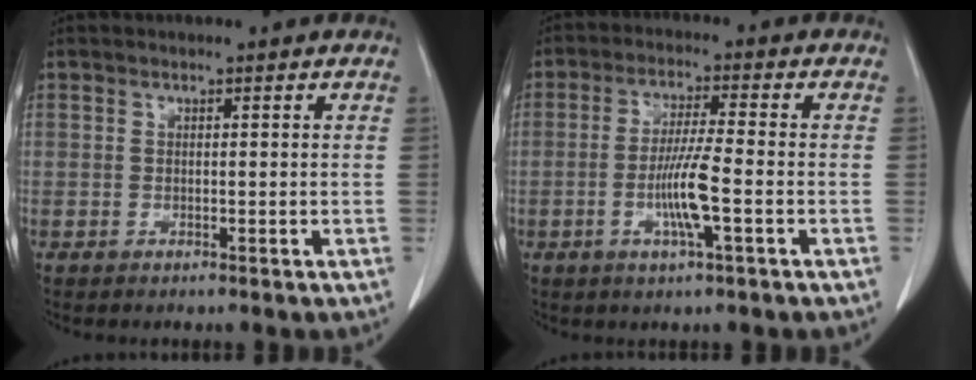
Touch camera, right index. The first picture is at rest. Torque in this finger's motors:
{"motor_torque": [1.47, -0.59, 0.66, 0.20]}